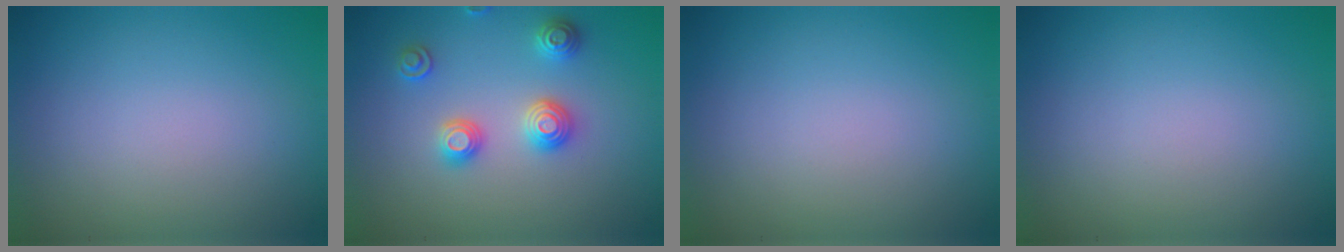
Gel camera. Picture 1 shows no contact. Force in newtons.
{"total": 2.9, "press": 2.9, "slide": 0.2}
{"total": 0.0}
{"total": 0.0}